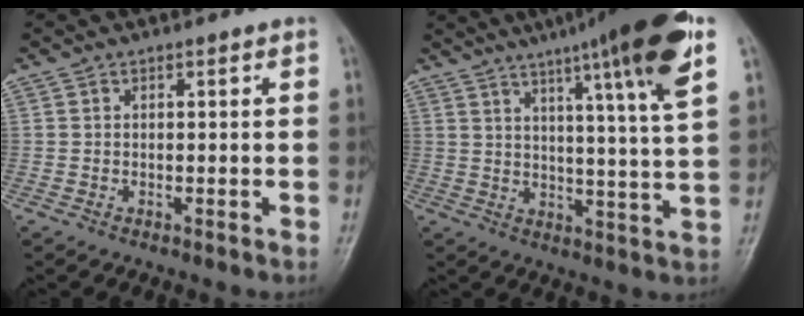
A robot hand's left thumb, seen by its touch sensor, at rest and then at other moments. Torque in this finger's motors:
{"motor_torque": [1.18, 0.18, 1.55, -1.20, 0.33]}